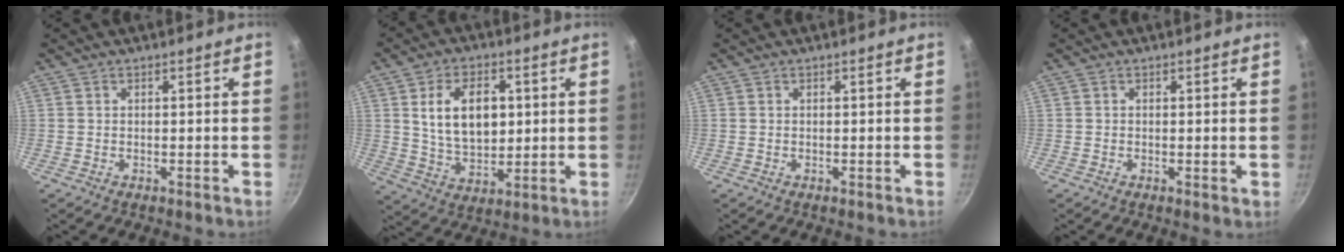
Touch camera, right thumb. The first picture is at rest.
{"total": 12.7, "force": [2.6, 8.1, 9.4], "torque": [-0.134, -0.010, 0.051]}
{"total": 0.0}
{"total": 0.5, "force": [0.0, 0.2, 0.5], "torque": [-0.008, -0.001, -0.001]}